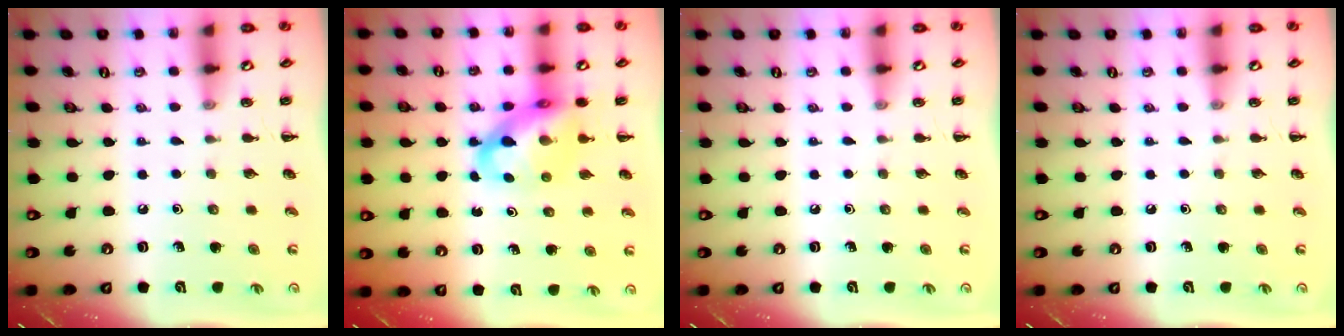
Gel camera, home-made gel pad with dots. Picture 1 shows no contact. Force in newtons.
{"total": 12.5, "press": 12.1, "slide": 3.0}
{"total": 0.0}
{"total": 0.0}